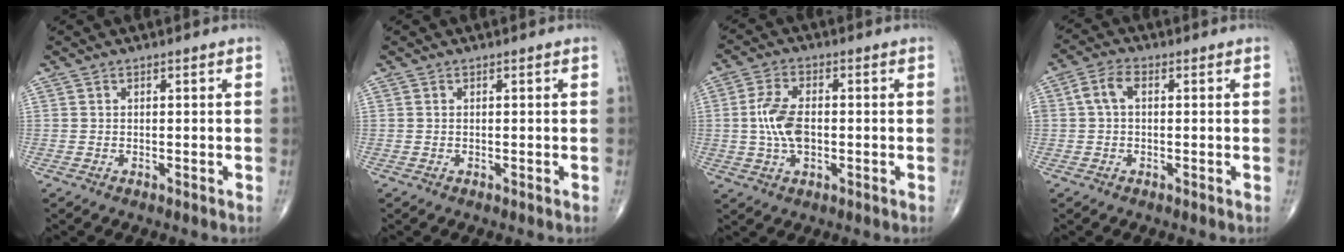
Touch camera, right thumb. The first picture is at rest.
{"total": 0.0}
{"total": 7.8, "force": [-0.4, 4.3, 6.5], "torque": [-0.132, 0.006, -0.009]}
{"total": 4.2, "force": [0.5, 2.5, 3.3], "torque": [-0.070, 0.017, 0.006]}